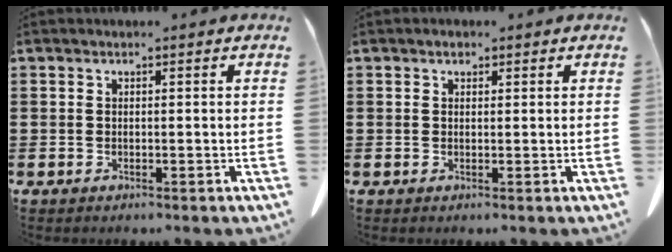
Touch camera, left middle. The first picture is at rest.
{"total": 0.9, "force": [0.5, 0.6, 0.4], "torque": [-0.002, 0.002, 0.006]}